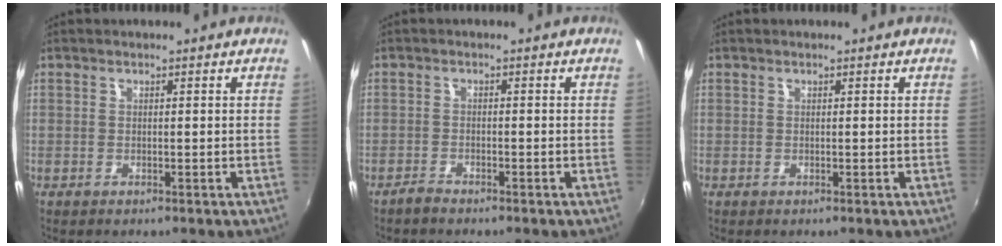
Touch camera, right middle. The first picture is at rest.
{"total": 1.8, "force": [-1.7, 0.2, 0.4], "torque": [-0.018, -0.001, -0.033]}
{"total": 0.0}